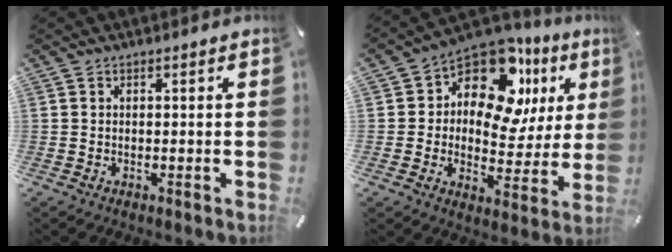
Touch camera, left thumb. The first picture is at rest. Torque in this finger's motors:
{"motor_torque": [2.08, 2.93, 1.05, 0.27, 0.15]}